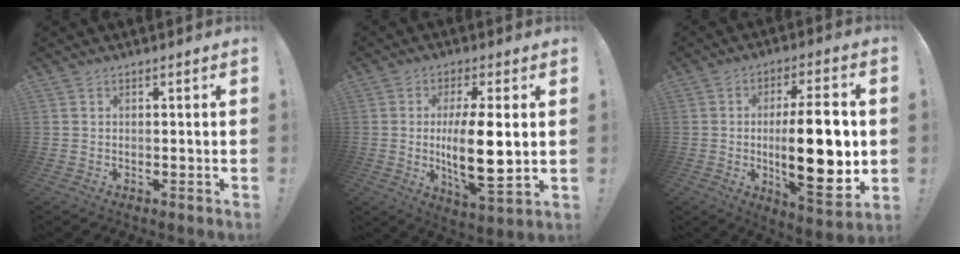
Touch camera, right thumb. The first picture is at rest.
{"total": 13.6, "force": [0.2, 4.2, 13.0], "torque": [-0.226, -0.018, -0.006]}
{"total": 21.8, "force": [-0.6, 7.0, 20.7], "torque": [-0.330, -0.012, -0.010]}